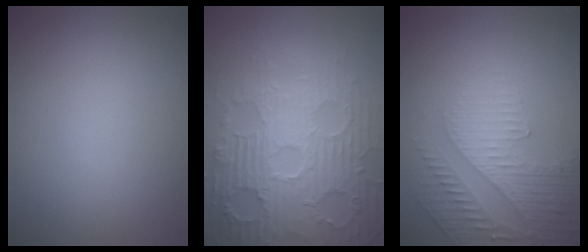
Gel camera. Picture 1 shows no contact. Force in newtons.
{"total": 7.5, "press": 6.1, "slide": 4.3}
{"total": 5.0, "press": 3.4, "slide": 3.7}